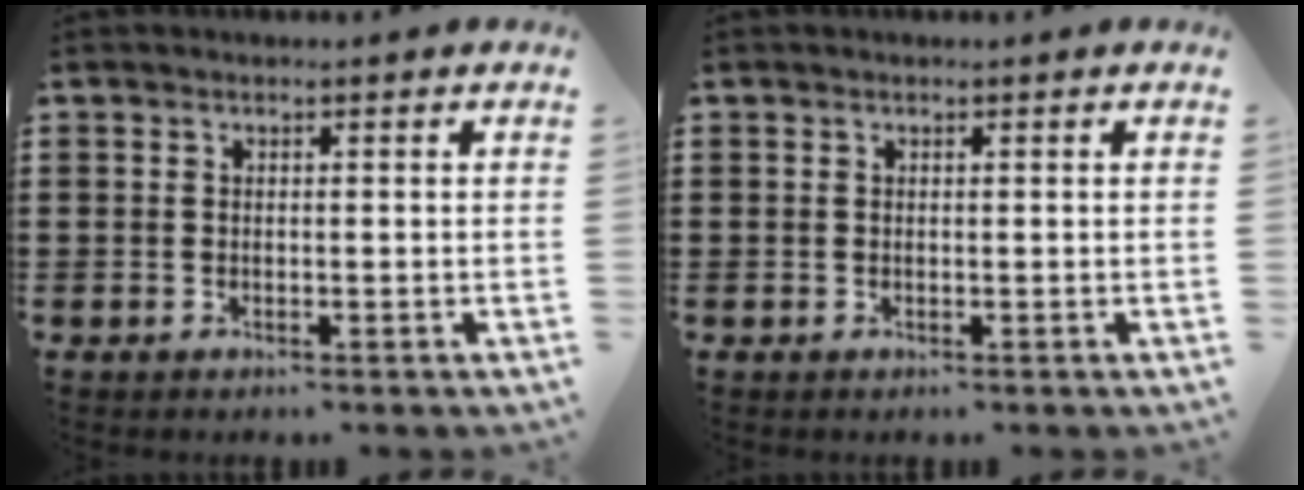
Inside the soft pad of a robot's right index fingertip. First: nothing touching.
{"total": 0.0}